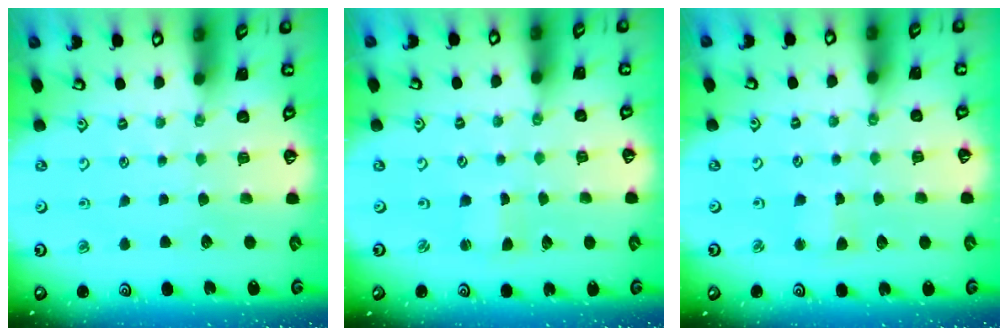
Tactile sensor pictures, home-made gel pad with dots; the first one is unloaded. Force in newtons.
{"total": 1.2, "press": 1.2, "slide": 0.0}
{"total": 2.5, "press": 2.4, "slide": 0.4}